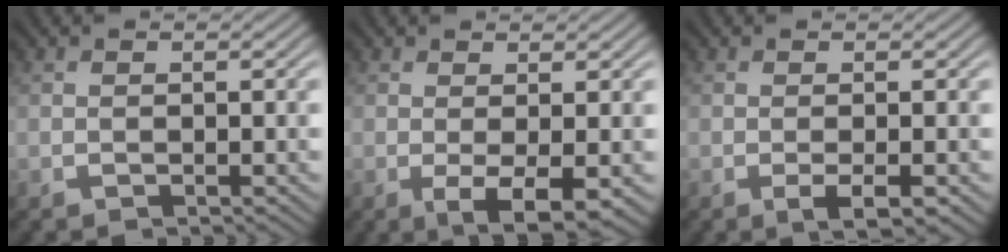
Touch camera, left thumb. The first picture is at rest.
{"total": 3.9, "force": [-0.7, 0.9, 3.7], "torque": [-0.071, -0.006, -0.011]}
{"total": 2.2, "force": [-0.8, 0.4, 2.0], "torque": [-0.037, -0.001, -0.016]}